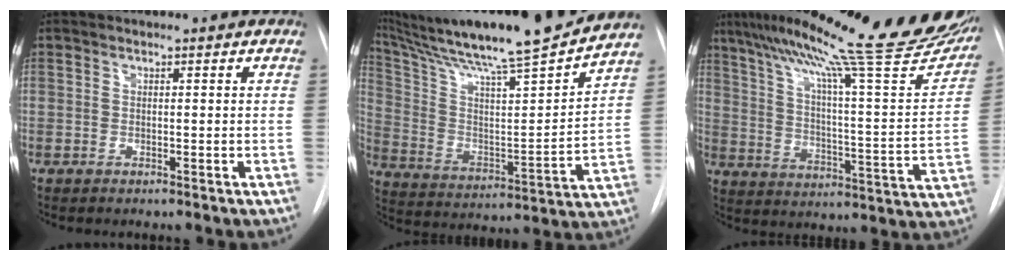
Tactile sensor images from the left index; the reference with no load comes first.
{"total": 25.6, "force": [21.9, 0.3, 13.2], "torque": [-0.238, -0.025, 0.339]}
{"total": 30.9, "force": [24.2, 3.0, 19.0], "torque": [-0.276, -0.019, 0.324]}